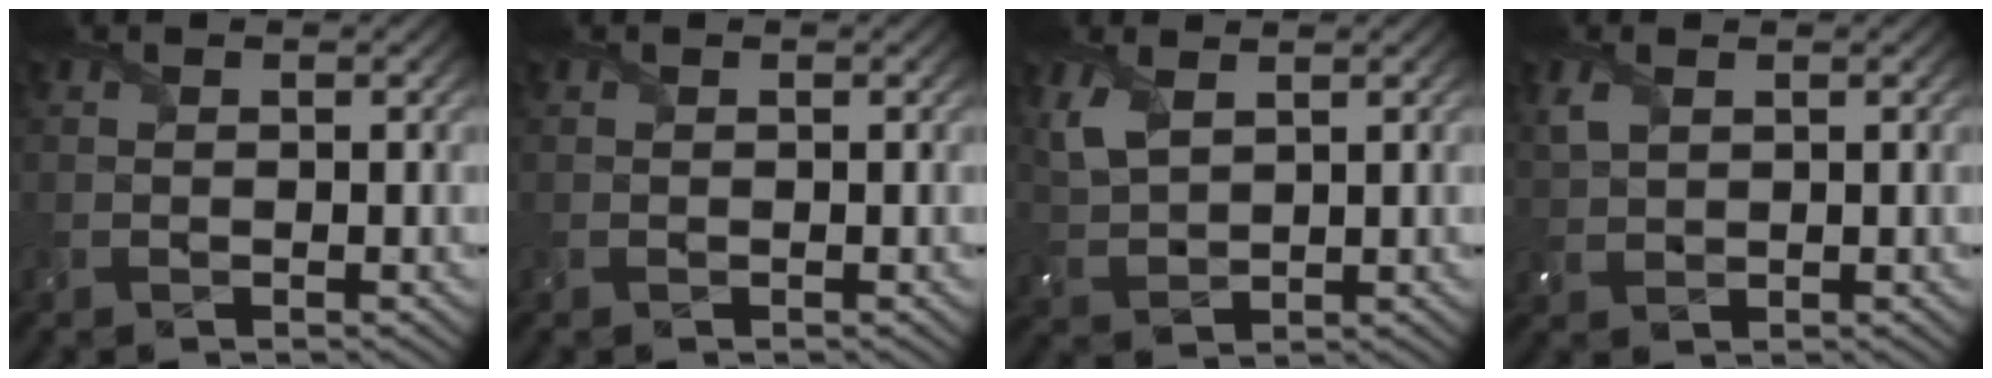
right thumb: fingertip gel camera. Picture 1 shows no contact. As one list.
[{"total": 0.0}, {"total": 4.8, "force": [2.4, 2.4, 3.3], "torque": [-0.097, 0.002, 0.054]}, {"total": 2.8, "force": [1.3, 1.6, 1.8], "torque": [-0.056, 0.003, 0.031]}]